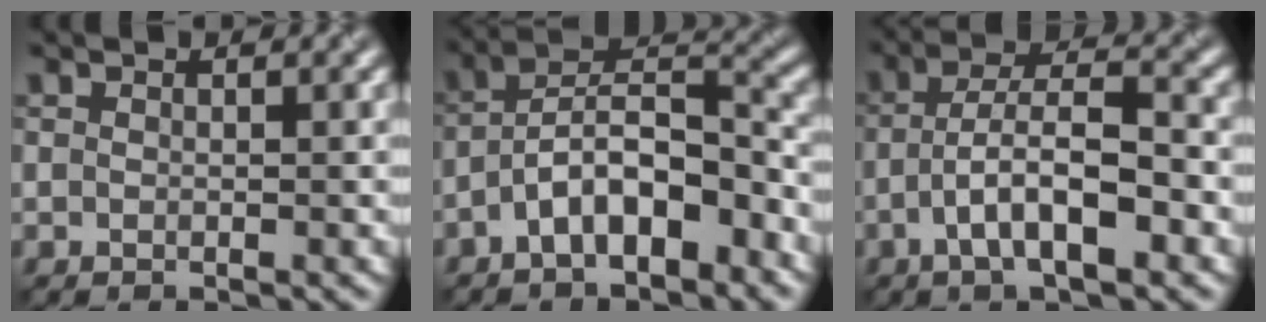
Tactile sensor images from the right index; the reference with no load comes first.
{"total": 6.8, "force": [-4.0, 2.3, 5.0], "torque": [-0.089, 0.027, -0.063]}
{"total": 6.2, "force": [-2.7, 1.6, 5.3], "torque": [-0.100, 0.015, -0.038]}